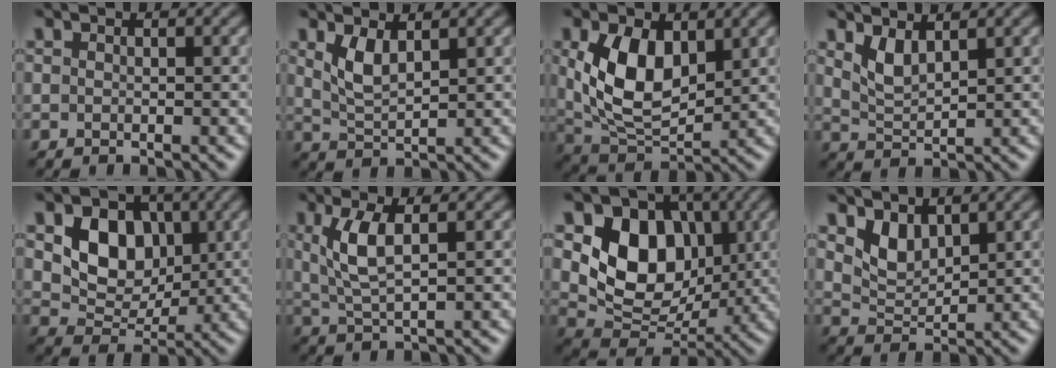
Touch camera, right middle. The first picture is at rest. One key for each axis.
{"total": 2.2, "fx": 1.2, "fy": 0.8, "fz": 1.7, "tx": -0.045, "ty": -0.008, "tz": 0.029}
{"total": 6.9, "fx": 1.5, "fy": 4.1, "fz": 5.4, "tx": -0.114, "ty": -0.005, "tz": 0.034}
{"total": 2.0, "fx": 1.3, "fy": 0.6, "fz": 1.3, "tx": -0.036, "ty": -0.011, "tz": 0.034}
{"total": 5.6, "fx": 1.4, "fy": 4.4, "fz": 3.2, "tx": -0.061, "ty": -0.006, "tz": 0.021}
{"total": 3.6, "fx": 1.0, "fy": 1.1, "fz": 3.3, "tx": -0.078, "ty": -0.001, "tz": 0.025}
{"total": 8.1, "fx": 1.7, "fy": 6.4, "fz": 4.6, "tx": -0.076, "ty": -0.010, "tz": 0.028}
{"total": 2.4, "fx": 1.6, "fy": 1.3, "fz": 1.1, "tx": -0.033, "ty": -0.012, "tz": 0.037}